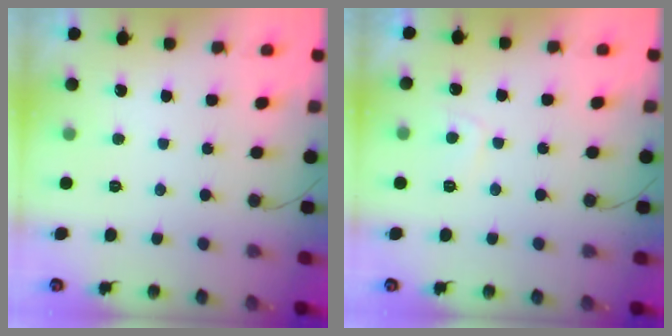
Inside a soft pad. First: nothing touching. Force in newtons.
{"total": 2.9, "press": 2.8, "slide": 0.6}